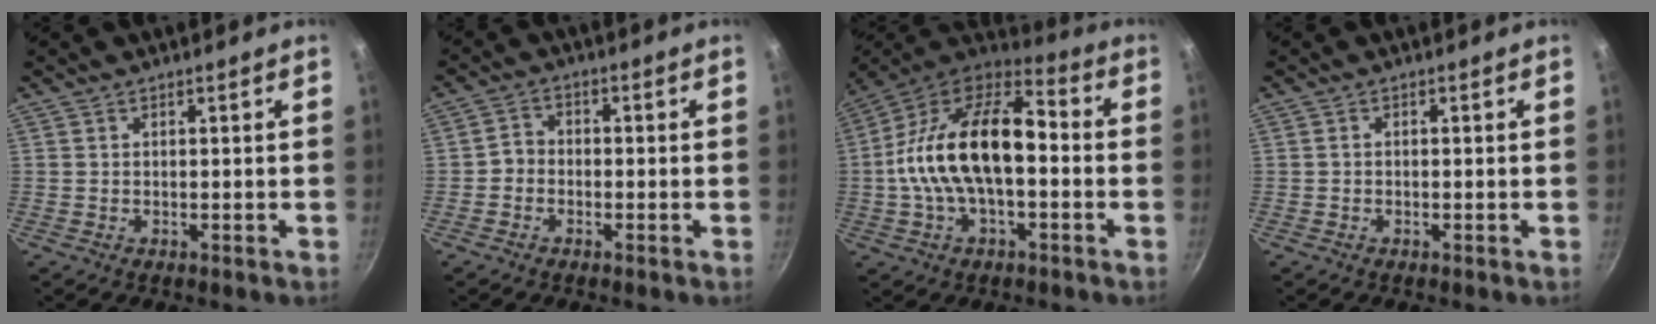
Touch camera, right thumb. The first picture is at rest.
{"total": 3.4, "force": [-1.1, 2.8, 1.5], "torque": [-0.015, 0.016, -0.029]}
{"total": 20.9, "force": [-0.7, 10.7, 18.0], "torque": [-0.324, 0.044, -0.018]}
{"total": 0.5, "force": [-0.2, 0.4, 0.3], "torque": [-0.003, 0.001, -0.007]}